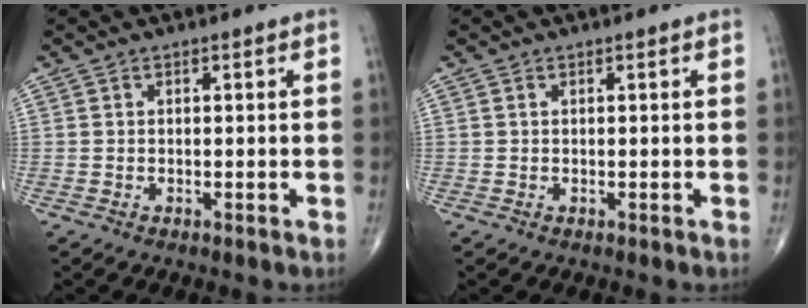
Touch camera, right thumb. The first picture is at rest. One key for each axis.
{"total": 0.0}